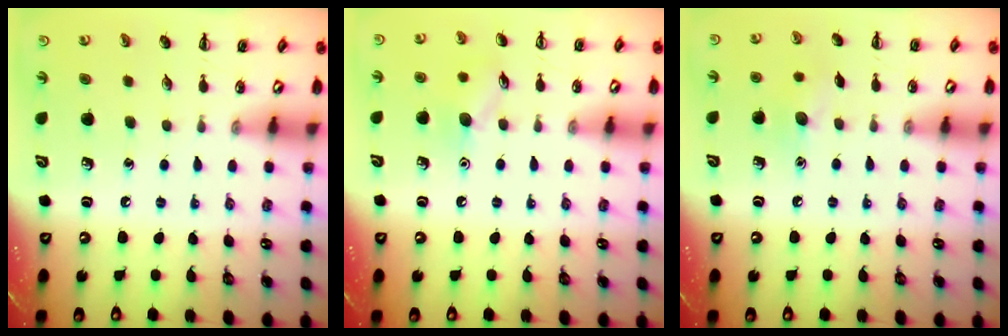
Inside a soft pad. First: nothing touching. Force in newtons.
{"total": 7.9, "press": 7.8, "slide": 1.3}
{"total": 6.8, "press": 6.6, "slide": 1.5}